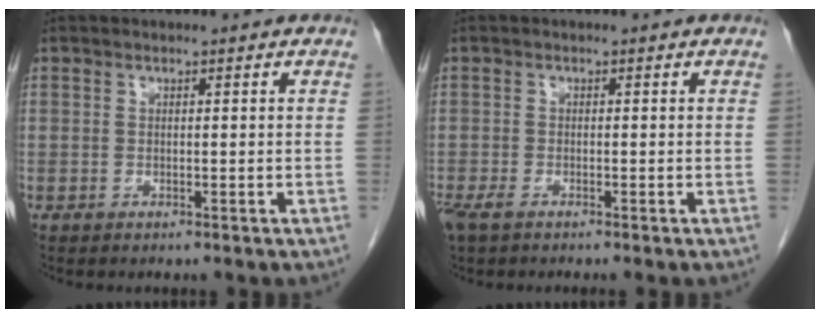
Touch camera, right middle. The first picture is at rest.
{"total": 2.8, "force": [-2.0, 0.8, 1.7], "torque": [-0.040, -0.007, -0.037]}